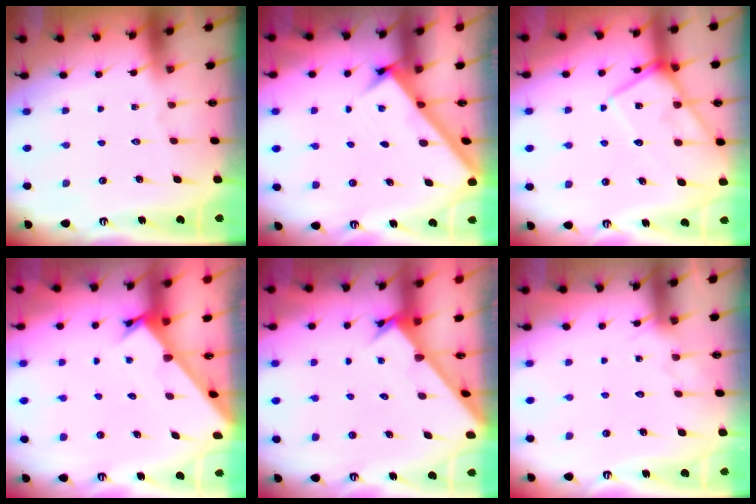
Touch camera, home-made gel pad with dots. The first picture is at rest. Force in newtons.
{"total": 2.7, "press": 2.7, "slide": 0.3}
{"total": 12.2, "press": 12.1, "slide": 0.7}
{"total": 2.3, "press": 2.3, "slide": 0.1}
{"total": 2.5, "press": 2.5, "slide": 0.2}
{"total": 4.2, "press": 4.2, "slide": 0.2}